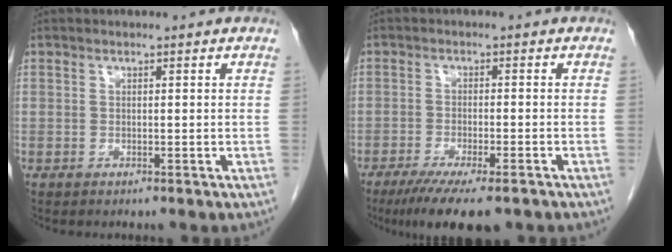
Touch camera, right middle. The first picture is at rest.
{"total": 10.4, "force": [-7.6, 1.9, 6.9], "torque": [-0.102, -0.020, -0.115]}